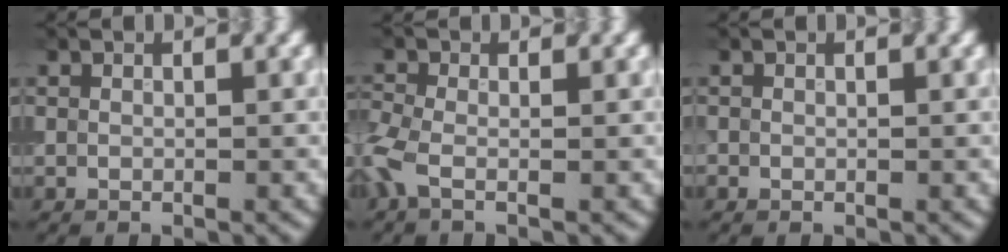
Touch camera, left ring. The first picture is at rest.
{"total": 2.6, "force": [-1.0, 1.0, 2.2], "torque": [-0.059, -0.005, -0.034]}
{"total": 0.0}